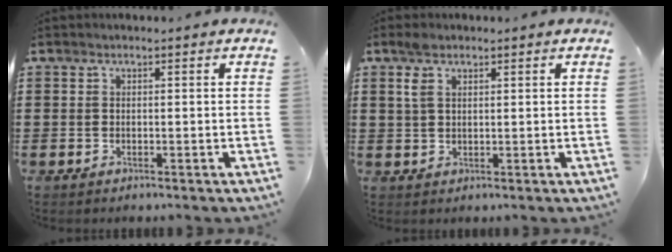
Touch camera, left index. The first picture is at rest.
{"total": 2.9, "force": [1.5, 1.4, 2.0], "torque": [-0.046, 0.007, 0.026]}